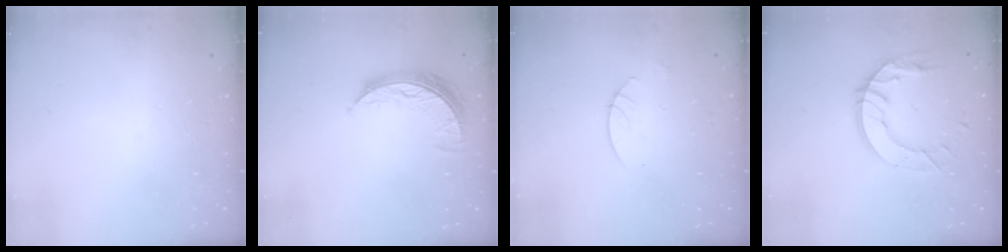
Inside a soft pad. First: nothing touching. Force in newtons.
{"total": 8.4, "press": 8.4, "slide": 0.7}
{"total": 3.0, "press": 2.9, "slide": 0.3}
{"total": 11.6, "press": 11.6, "slide": 1.2}